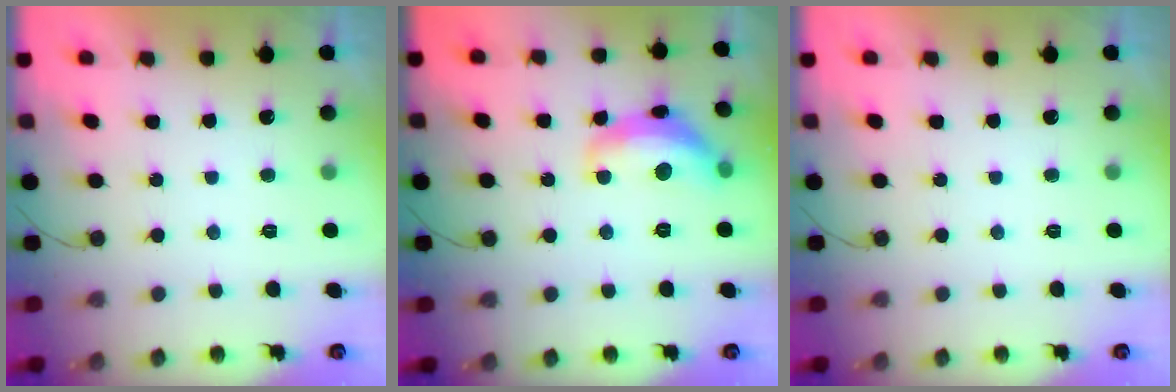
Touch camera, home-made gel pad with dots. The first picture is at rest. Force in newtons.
{"total": 14.0, "press": 14.0, "slide": 0.8}
{"total": 0.0}